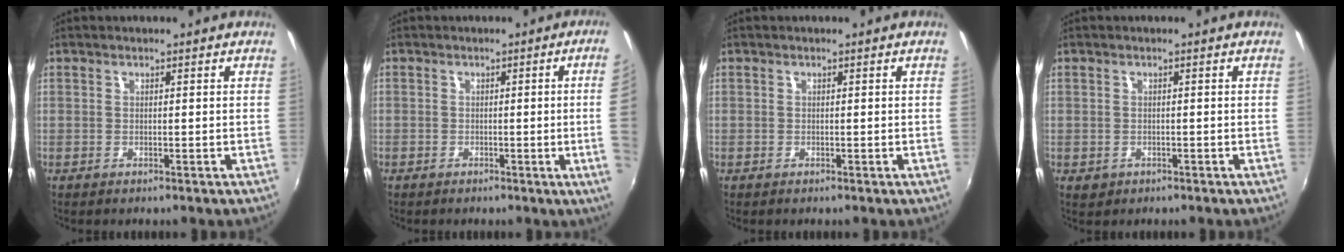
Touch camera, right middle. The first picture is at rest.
{"total": 6.0, "force": [-0.2, -1.7, 5.8], "torque": [-0.079, -0.011, 0.000]}
{"total": 0.0}
{"total": 1.6, "force": [-0.6, 1.4, 0.6], "torque": [-0.014, -0.002, -0.006]}